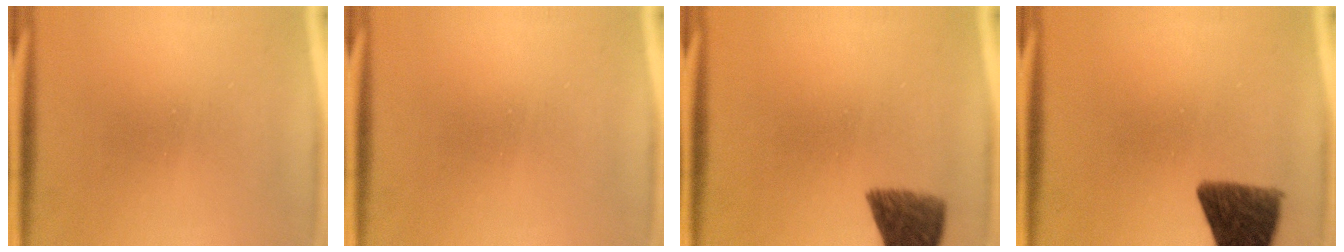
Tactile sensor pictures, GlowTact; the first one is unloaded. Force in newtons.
{"total": 0.0}
{"total": 7.4}
{"total": 10.6}